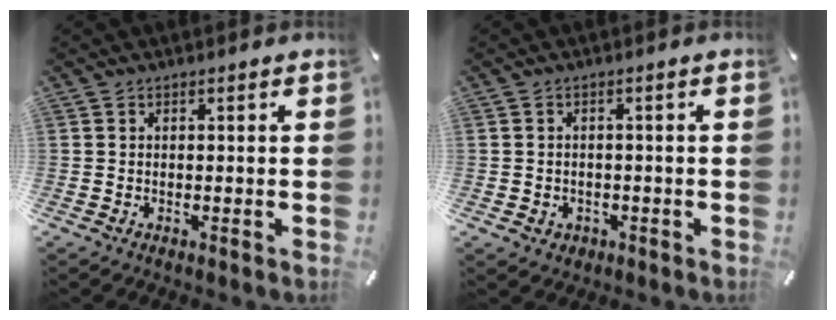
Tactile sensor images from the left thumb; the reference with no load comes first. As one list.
[{"total": 2.4, "force": [-0.7, 2.2, 0.6], "torque": [-0.012, 0.005, -0.017]}]